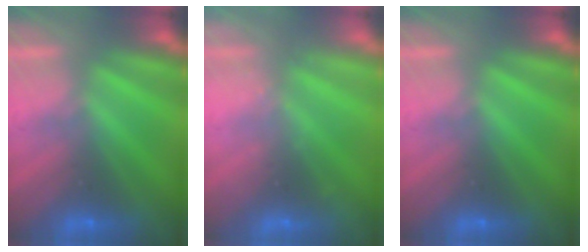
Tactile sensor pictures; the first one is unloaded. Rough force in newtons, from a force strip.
{"total": 2.2}
{"total": 0.0}